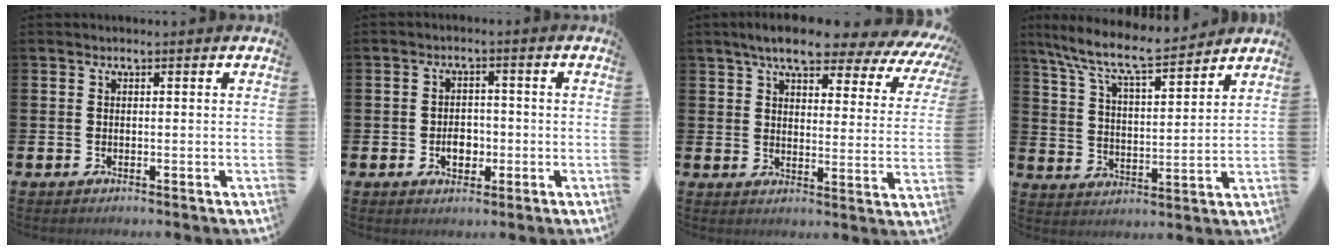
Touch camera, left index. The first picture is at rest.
{"total": 3.2, "force": [-0.9, 2.4, 2.0], "torque": [-0.024, -0.004, -0.022]}
{"total": 7.9, "force": [6.8, 1.7, 3.8], "torque": [-0.080, -0.045, 0.110]}
{"total": 9.4, "force": [8.4, 1.3, 4.0], "torque": [-0.114, -0.049, 0.149]}